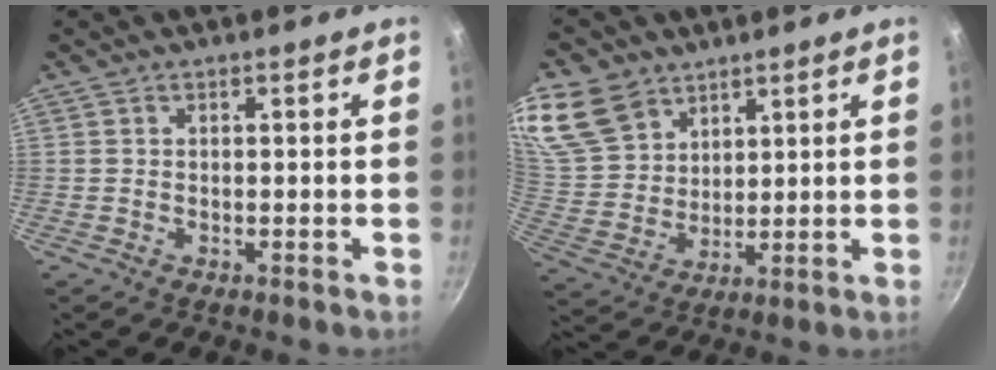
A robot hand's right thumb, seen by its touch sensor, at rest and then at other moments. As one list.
[{"total": 16.8, "force": [10.1, 11.8, 6.5], "torque": [-0.134, -0.020, 0.207]}]